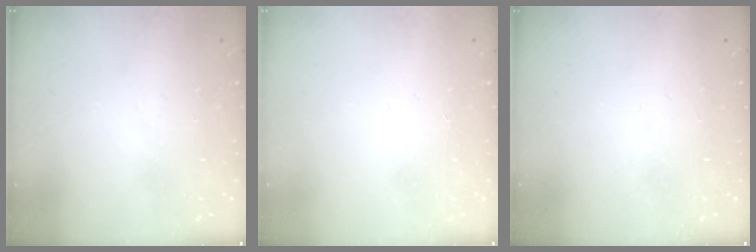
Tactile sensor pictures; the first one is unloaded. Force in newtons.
{"total": 1.5, "press": 1.5, "slide": 0.1}
{"total": 1.5, "press": 1.5, "slide": 0.1}